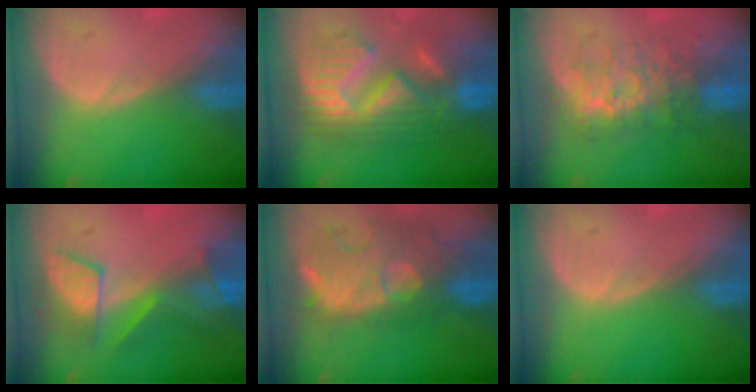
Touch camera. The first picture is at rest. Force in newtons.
{"total": 11.5, "press": 11.4, "slide": 1.0}
{"total": 8.0, "press": 7.8, "slide": 2.1}
{"total": 7.6, "press": 7.1, "slide": 2.6}
{"total": 10.8, "press": 10.1, "slide": 3.8}
{"total": 0.0}